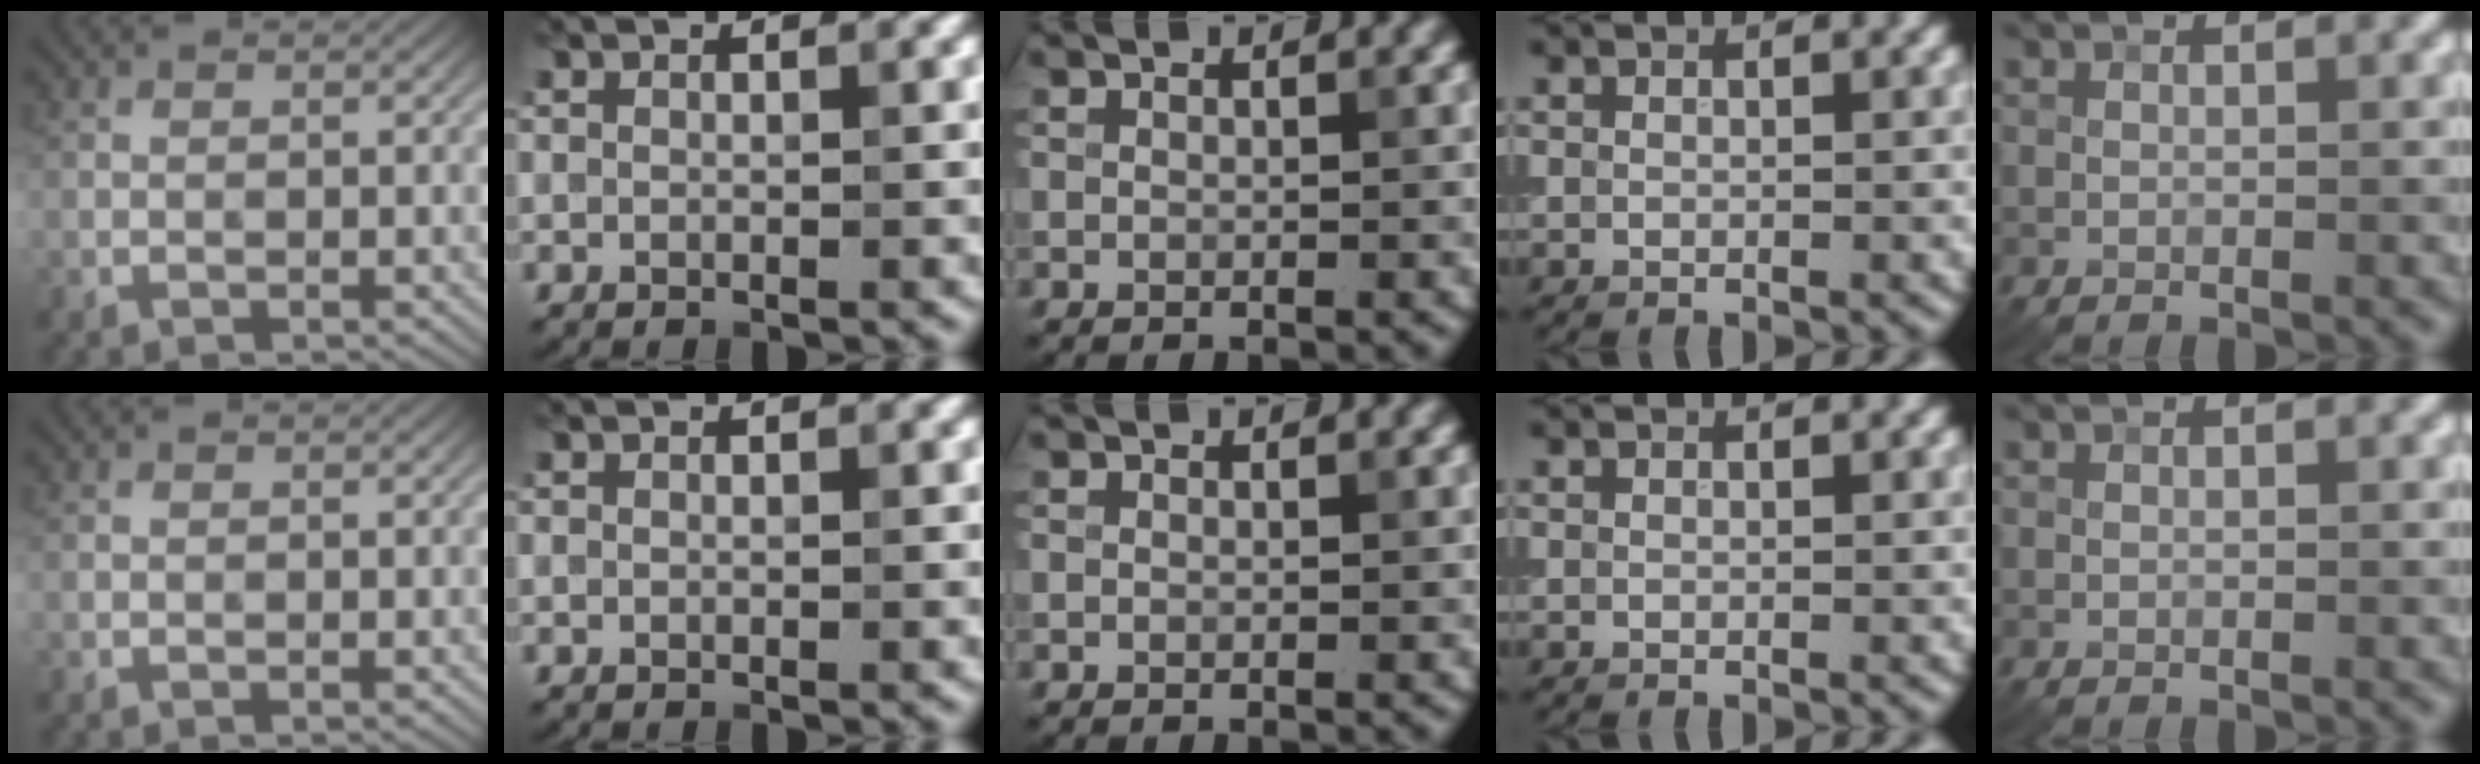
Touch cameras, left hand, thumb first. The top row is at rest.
{}